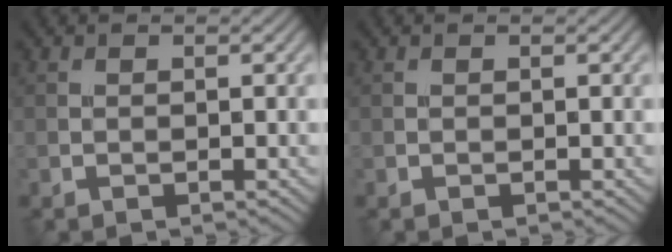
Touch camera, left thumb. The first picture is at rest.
{"total": 0.0}